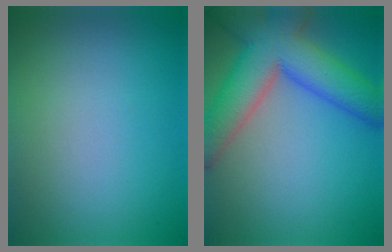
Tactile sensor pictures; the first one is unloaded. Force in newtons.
{"total": 10.2, "press": 10.2, "slide": 0.5}